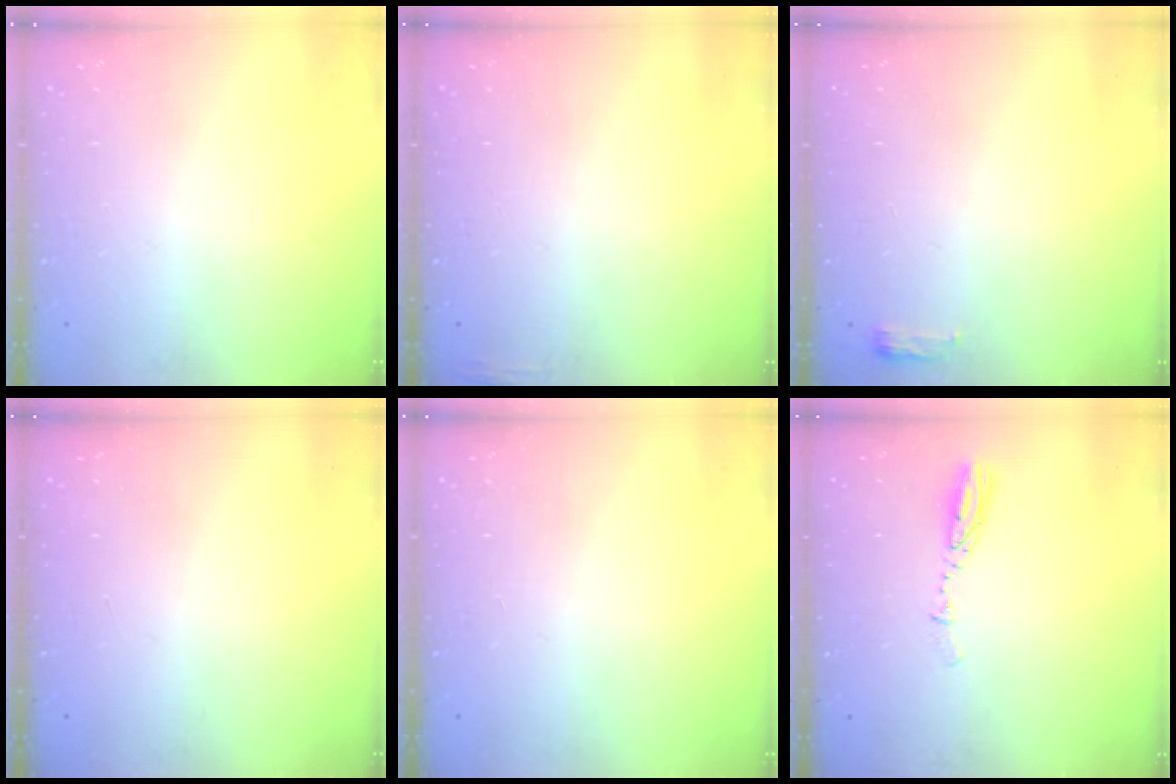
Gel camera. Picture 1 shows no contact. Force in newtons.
{"total": 3.1, "press": 3.0, "slide": 0.8}
{"total": 3.3, "press": 3.2, "slide": 1.0}
{"total": 1.0, "press": 0.0, "slide": 1.0}
{"total": 0.0}
{"total": 3.6, "press": 3.5, "slide": 0.4}